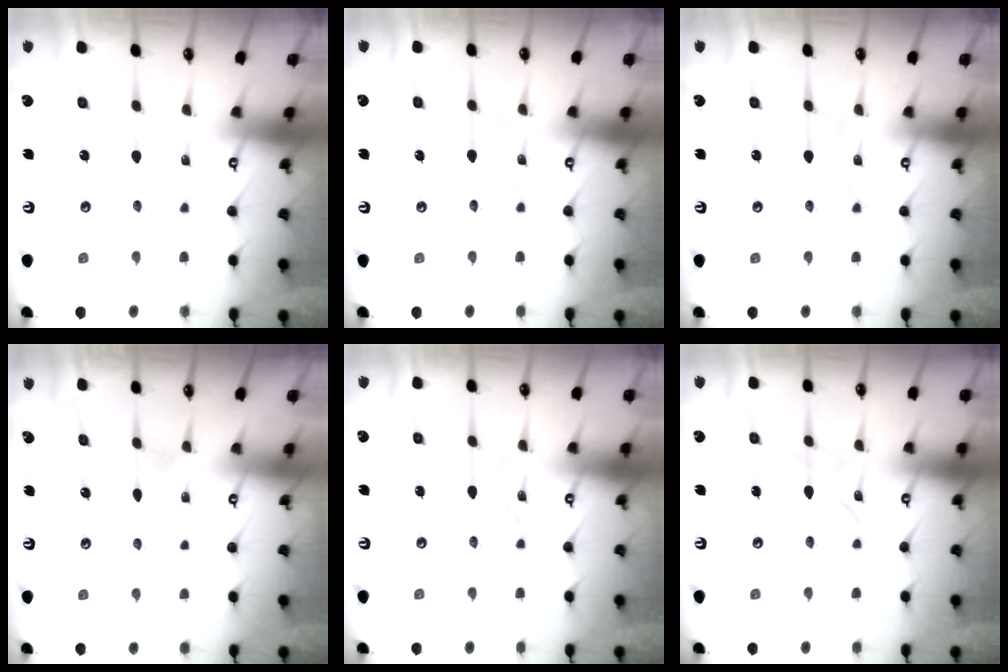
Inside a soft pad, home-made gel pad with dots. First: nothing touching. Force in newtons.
{"total": 1.3, "press": 1.3, "slide": 0.1}
{"total": 0.6, "press": 0.5, "slide": 0.1}
{"total": 3.3, "press": 3.3, "slide": 0.4}
{"total": 1.9, "press": 1.8, "slide": 0.3}
{"total": 3.8, "press": 3.8, "slide": 0.3}